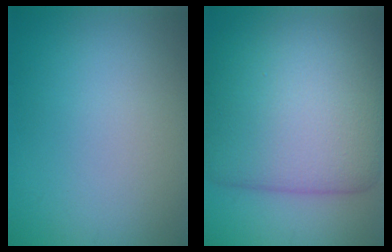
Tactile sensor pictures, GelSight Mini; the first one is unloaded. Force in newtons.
{"total": 12.5, "press": 12.5, "slide": 0.4}